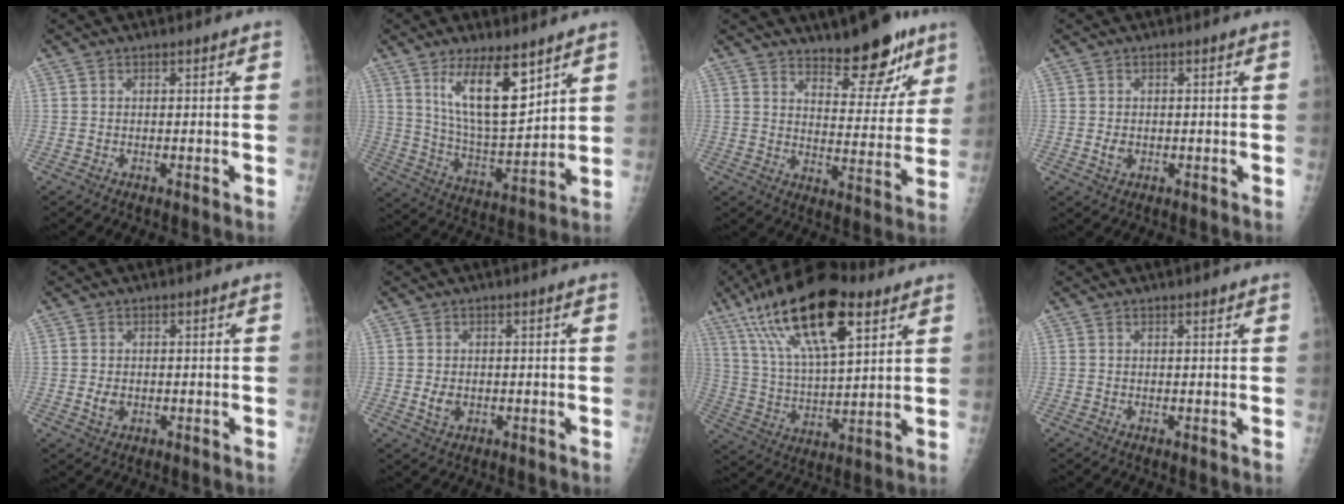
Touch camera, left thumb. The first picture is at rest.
{"total": 13.8, "force": [7.6, 4.8, 10.5], "torque": [-0.160, -0.053, 0.147]}
{"total": 12.7, "force": [9.4, 4.6, 7.2], "torque": [-0.055, -0.068, 0.144]}
{"total": 2.2, "force": [-0.4, 1.7, 1.4], "torque": [-0.017, 0.001, -0.003]}
{"total": 2.5, "force": [-0.4, 1.9, 1.6], "torque": [-0.021, 0.000, -0.003]}
{"total": 2.8, "force": [-0.4, 2.1, 1.8], "torque": [-0.025, -0.001, -0.002]}
{"total": 22.4, "force": [11.9, 8.2, 17.2], "torque": [-0.294, -0.023, 0.213]}
{"total": 0.8, "force": [0.6, 0.2, 0.4], "torque": [-0.007, -0.003, 0.009]}